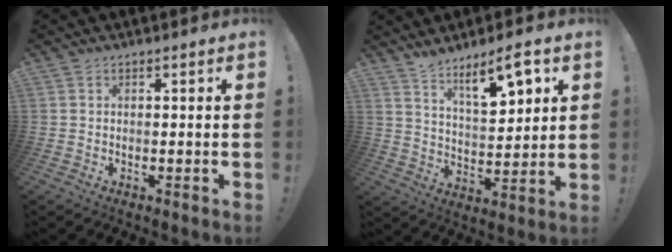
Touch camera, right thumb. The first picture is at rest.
{"total": 10.8, "force": [7.6, 3.0, 7.1], "torque": [-0.109, -0.046, 0.130]}